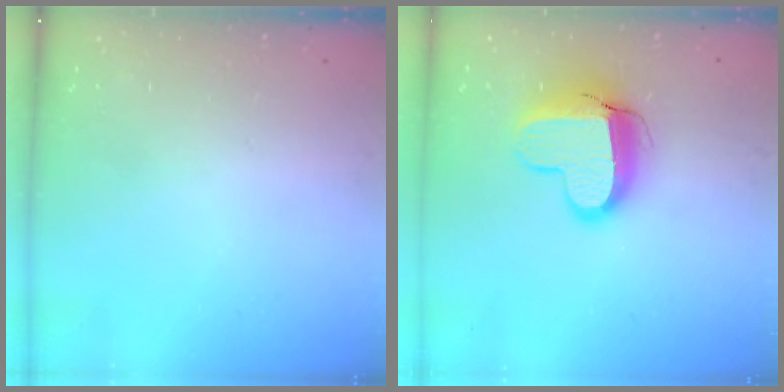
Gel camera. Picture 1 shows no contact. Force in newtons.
{"total": 13.3, "press": 13.3, "slide": 0.9}